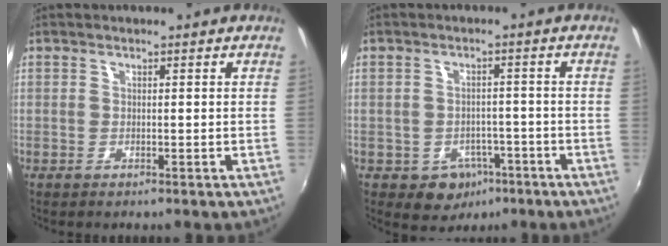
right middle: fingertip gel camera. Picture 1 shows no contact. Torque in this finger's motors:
{"motor_torque": [0.04, -0.13, 0.06, 0.00]}